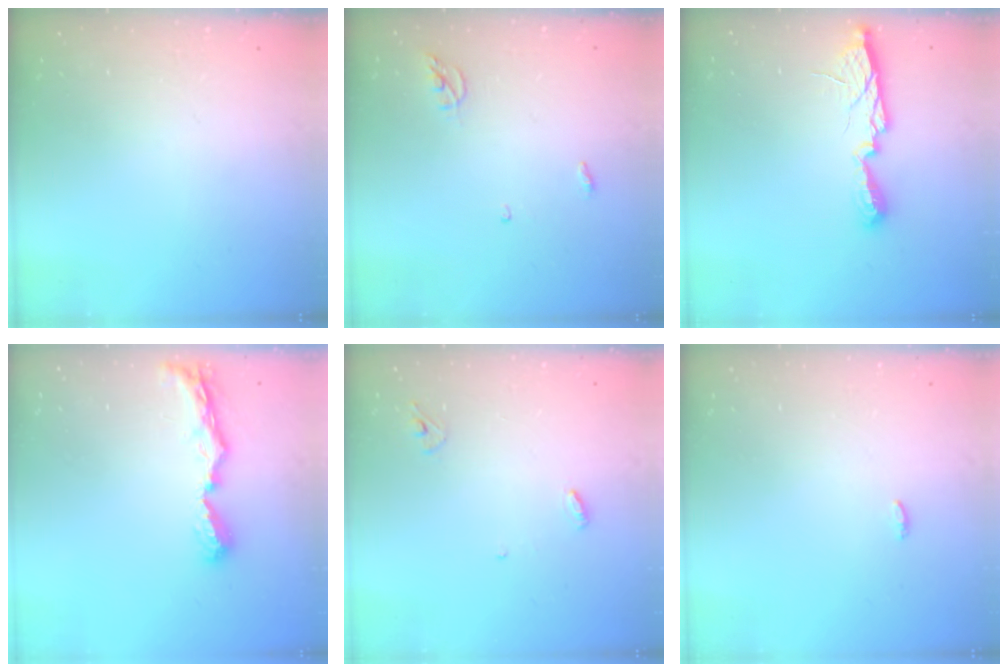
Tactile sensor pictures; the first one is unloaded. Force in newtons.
{"total": 3.8, "press": 3.8, "slide": 0.4}
{"total": 9.7, "press": 9.7, "slide": 0.9}
{"total": 8.6, "press": 8.5, "slide": 0.8}
{"total": 3.7, "press": 3.6, "slide": 0.3}
{"total": 3.4, "press": 3.3, "slide": 1.0}